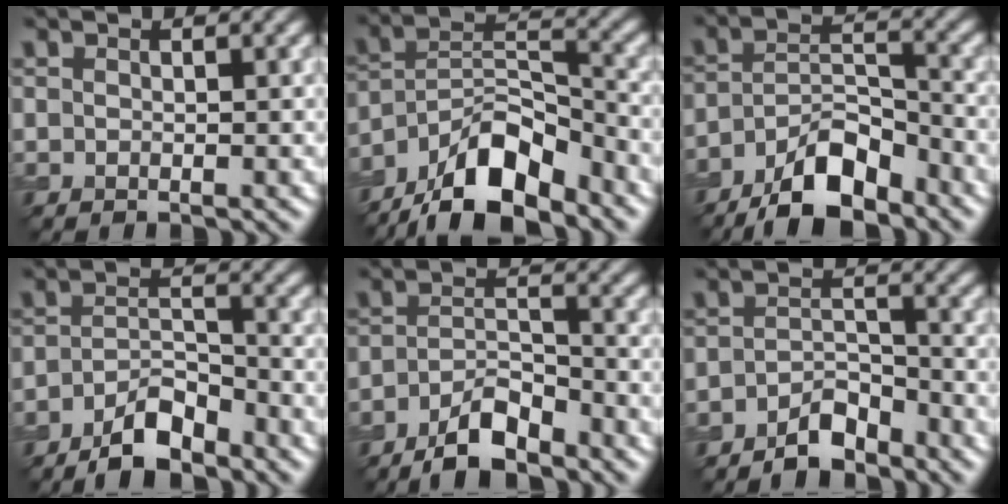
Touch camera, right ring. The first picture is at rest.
{"total": 10.8, "force": [-7.8, 4.2, 6.3], "torque": [-0.099, 0.012, -0.149]}
{"total": 7.7, "force": [-5.5, 2.8, 4.7], "torque": [-0.074, 0.006, -0.100]}
{"total": 4.9, "force": [-3.5, 1.6, 2.9], "torque": [-0.050, 0.002, -0.067]}
{"total": 5.0, "force": [-3.6, 1.6, 3.0], "torque": [-0.054, 0.001, -0.069]}
{"total": 3.2, "force": [-2.6, 1.1, 1.5], "torque": [-0.022, 0.013, -0.052]}